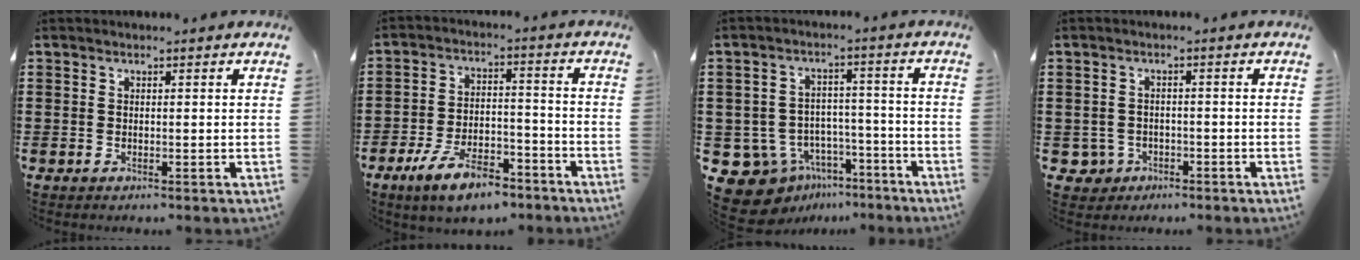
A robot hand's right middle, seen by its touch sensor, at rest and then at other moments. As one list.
[{"total": 9.1, "force": [-6.8, 2.9, 5.2], "torque": [-0.100, 0.019, -0.127]}, {"total": 9.8, "force": [-7.6, 5.6, 2.6], "torque": [-0.073, 0.035, -0.142]}, {"total": 2.4, "force": [-1.6, 1.7, 0.5], "torque": [-0.025, -0.002, -0.037]}]